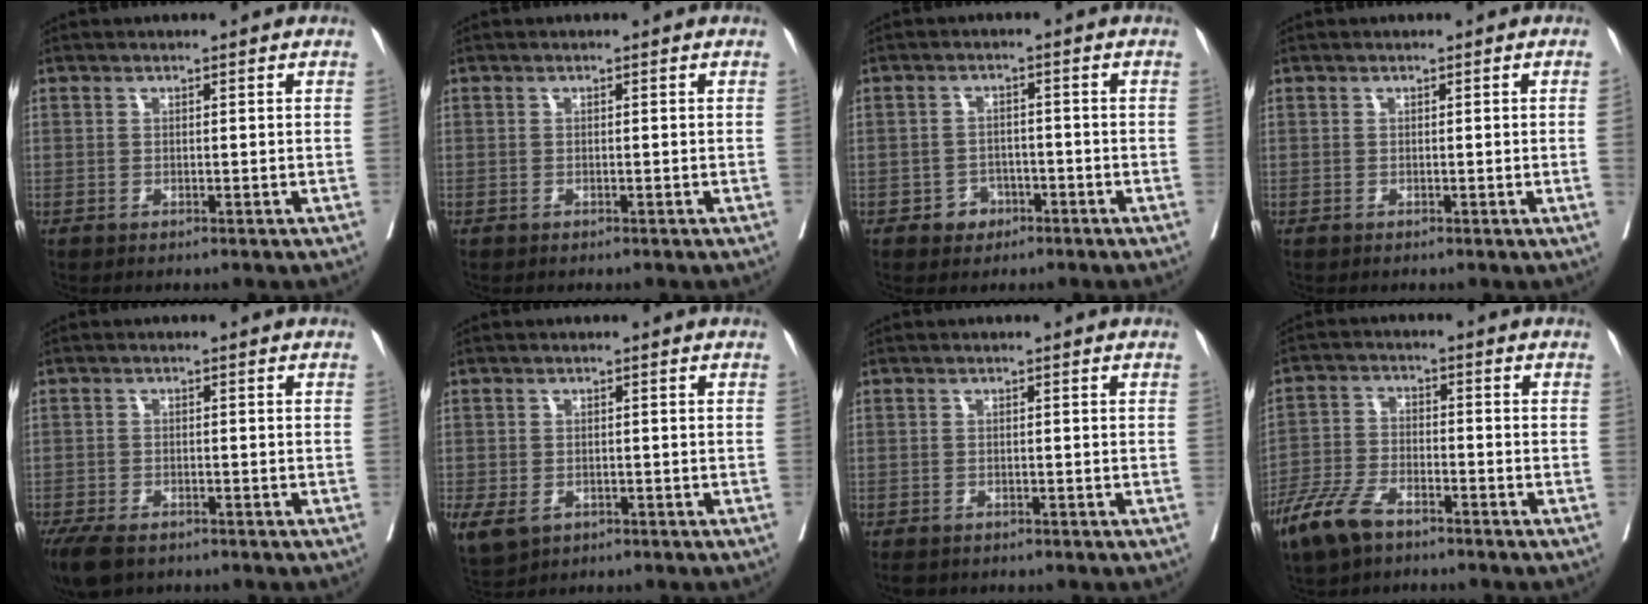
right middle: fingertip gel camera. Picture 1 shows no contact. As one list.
[{"total": 0.0}, {"total": 3.0, "force": [-1.7, 2.4, 0.9], "torque": [-0.005, 0.010, -0.022]}, {"total": 1.0, "force": [-0.1, -0.4, 0.9], "torque": [-0.012, -0.002, 0.000]}, {"total": 7.7, "force": [-5.5, 3.5, 4.1], "torque": [-0.081, -0.013, -0.088]}, {"total": 8.6, "force": [-3.7, 6.6, 4.0], "torque": [-0.110, -0.011, -0.049]}, {"total": 2.3, "force": [-1.9, 1.1, 0.7], "torque": [-0.013, -0.004, -0.026]}, {"total": 8.0, "force": [-5.7, 3.1, 4.7], "torque": [-0.111, -0.010, -0.110]}]